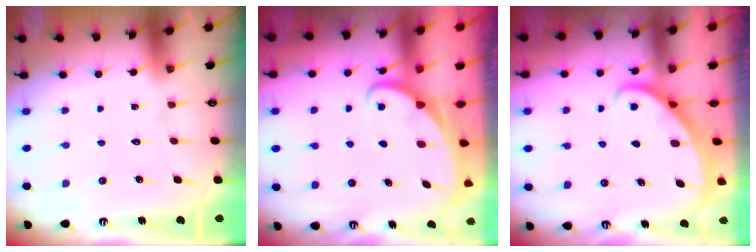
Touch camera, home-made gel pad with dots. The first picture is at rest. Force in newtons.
{"total": 1.6, "press": 1.6, "slide": 0.1}
{"total": 2.1, "press": 2.1, "slide": 0.2}